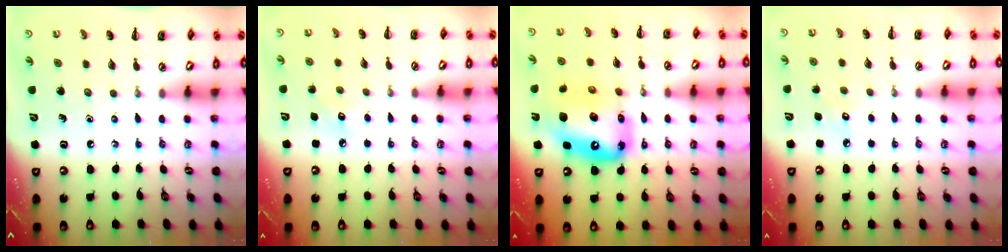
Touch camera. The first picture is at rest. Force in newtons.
{"total": 5.5, "press": 5.3, "slide": 1.4}
{"total": 16.3, "press": 15.7, "slide": 4.4}
{"total": 3.7, "press": 3.5, "slide": 0.9}